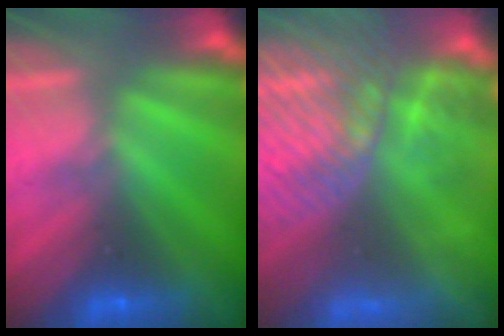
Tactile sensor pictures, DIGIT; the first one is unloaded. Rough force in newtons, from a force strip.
{"total": 10.8}